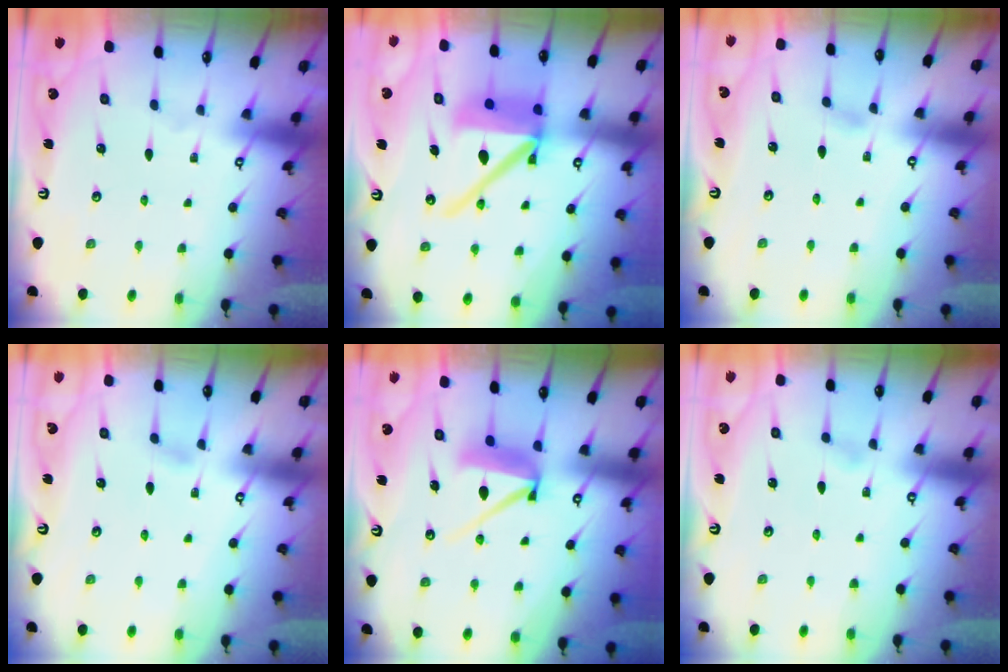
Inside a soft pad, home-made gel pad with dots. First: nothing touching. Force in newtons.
{"total": 16.3, "press": 16.2, "slide": 2.1}
{"total": 4.0, "press": 4.0, "slide": 0.5}
{"total": 3.9, "press": 3.8, "slide": 0.3}
{"total": 11.2, "press": 11.2, "slide": 0.7}
{"total": 3.6, "press": 3.6, "slide": 0.5}